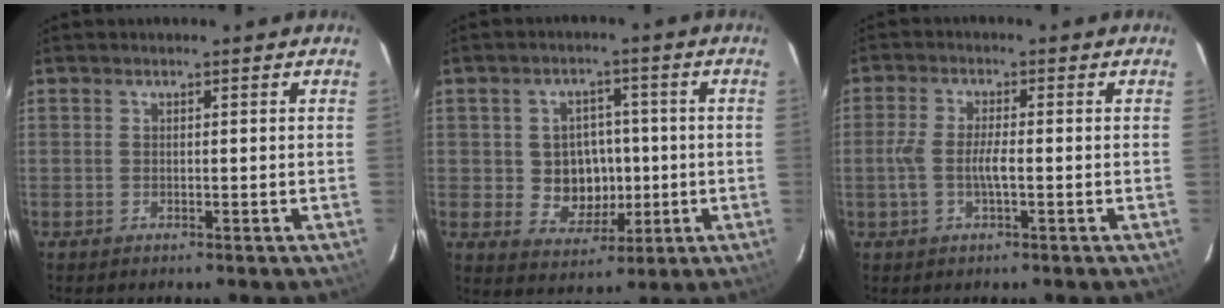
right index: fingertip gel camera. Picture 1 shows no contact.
{"total": 8.2, "force": [-0.5, 7.4, 3.4], "torque": [-0.076, 0.010, 0.007]}
{"total": 4.8, "force": [-1.1, 1.1, 4.5], "torque": [-0.093, 0.002, -0.022]}